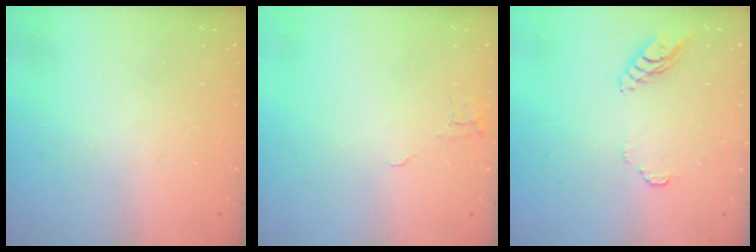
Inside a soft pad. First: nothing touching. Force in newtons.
{"total": 4.9, "press": 4.8, "slide": 0.3}
{"total": 8.9, "press": 8.9, "slide": 0.9}